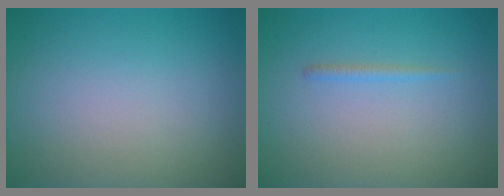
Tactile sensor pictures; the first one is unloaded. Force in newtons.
{"total": 0.8, "press": 0.8, "slide": 0.1}